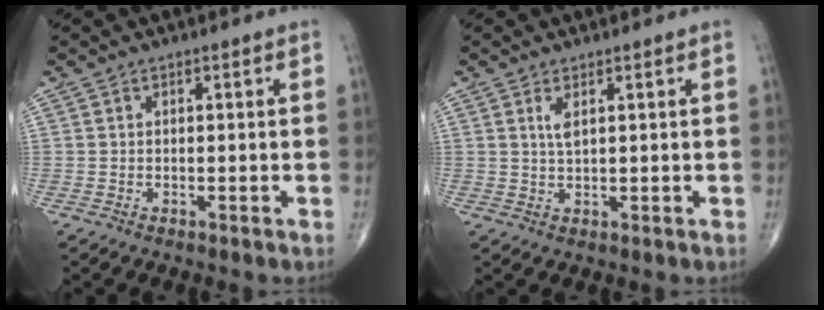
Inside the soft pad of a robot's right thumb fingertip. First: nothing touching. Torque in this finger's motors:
{"motor_torque": [0.28, 0.32, 0.50, -0.04, 0.05]}